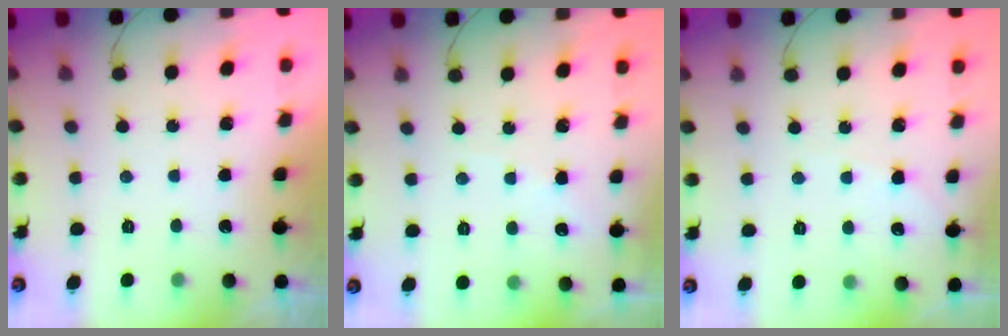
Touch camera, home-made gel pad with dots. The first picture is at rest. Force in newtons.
{"total": 2.7, "press": 2.6, "slide": 0.4}
{"total": 3.7, "press": 3.6, "slide": 0.8}